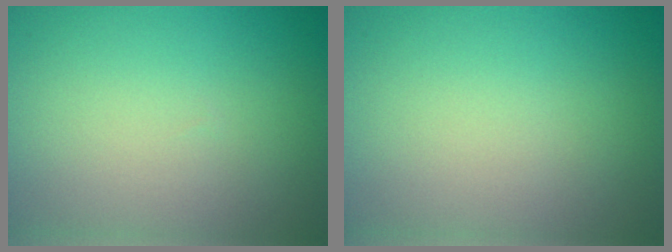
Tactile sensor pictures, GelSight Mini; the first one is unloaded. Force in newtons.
{"total": 0.0}